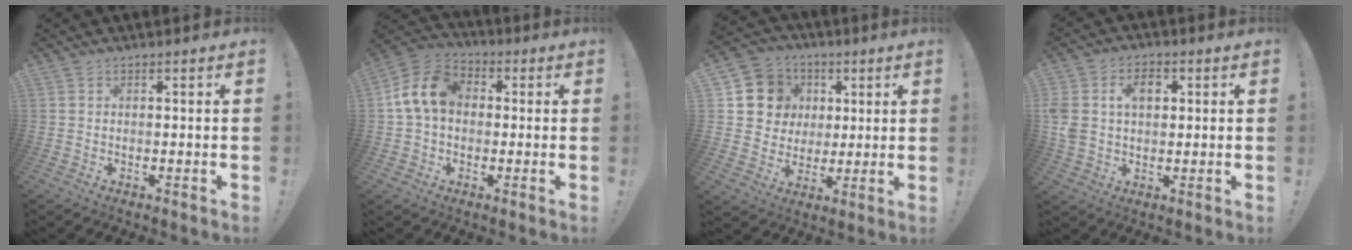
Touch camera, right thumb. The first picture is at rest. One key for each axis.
{"total": 12.3, "fx": 1.6, "fy": 9.1, "fz": 8.1, "tx": -0.149, "ty": 0.023, "tz": 0.037}
{"total": 10.6, "fx": 2.4, "fy": 10.1, "fz": 2.2, "tx": -0.029, "ty": -0.005, "tz": 0.057}
{"total": 8.6, "fx": 2.2, "fy": 6.4, "fz": 5.4, "tx": -0.101, "ty": 0.008, "tz": 0.042}